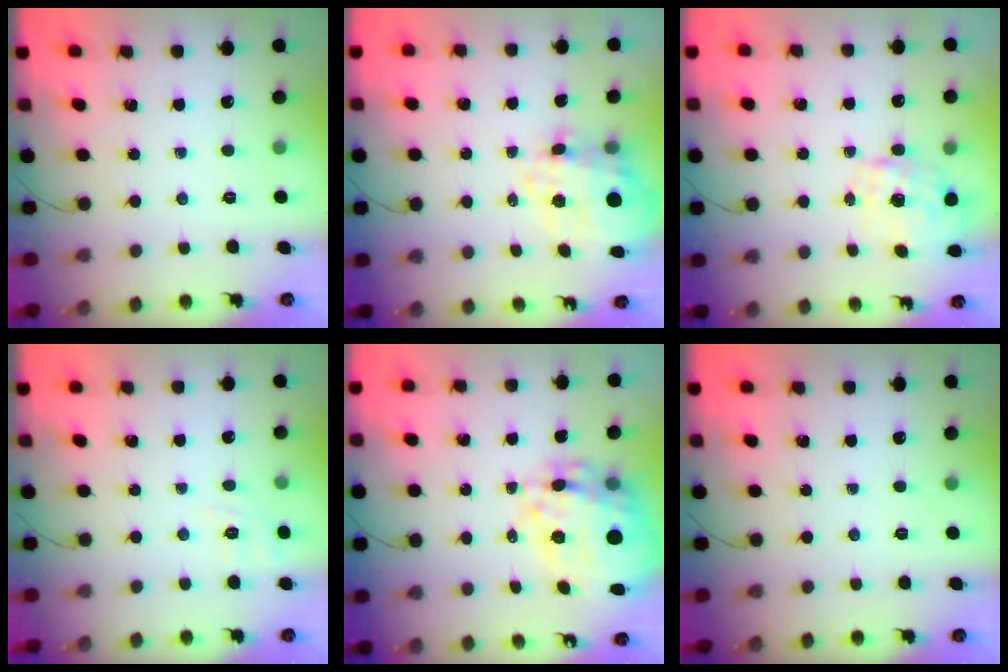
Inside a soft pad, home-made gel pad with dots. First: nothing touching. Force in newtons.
{"total": 12.2, "press": 11.9, "slide": 2.8}
{"total": 1.6, "press": 1.4, "slide": 0.7}
{"total": 5.9, "press": 5.4, "slide": 2.3}
{"total": 14.8, "press": 13.9, "slide": 5.2}
{"total": 0.0}